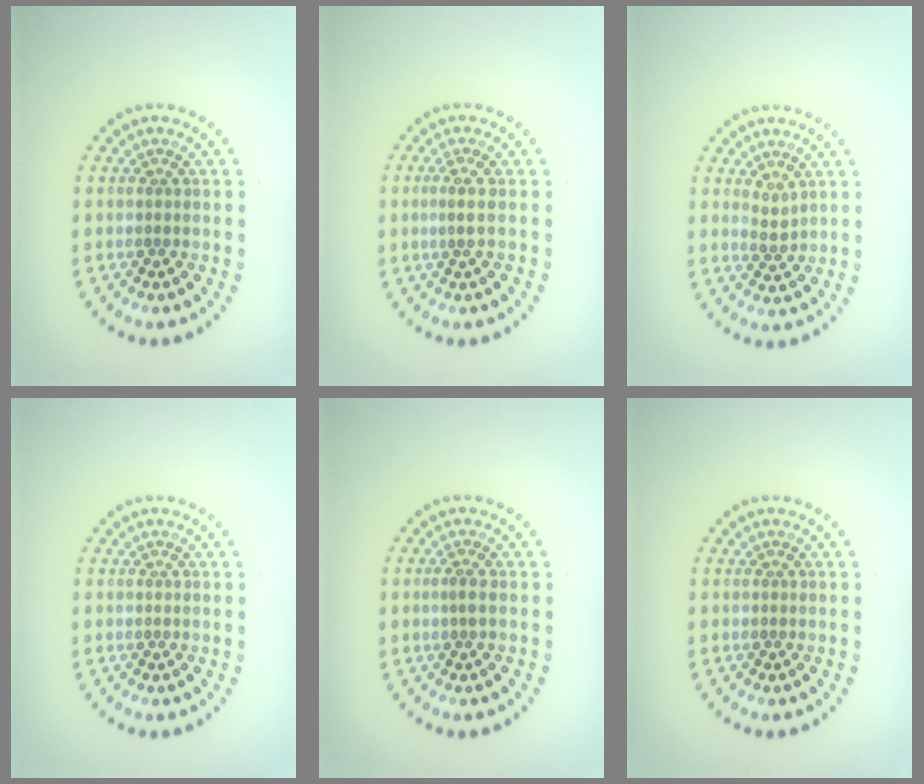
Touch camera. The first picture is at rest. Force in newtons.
{"total": 1.2, "press": 0.7, "slide": 1.0}
{"total": 1.1, "press": 0.8, "slide": 0.7}
{"total": 0.0}
{"total": 1.0, "press": 0.8, "slide": 0.6}
{"total": 0.0}